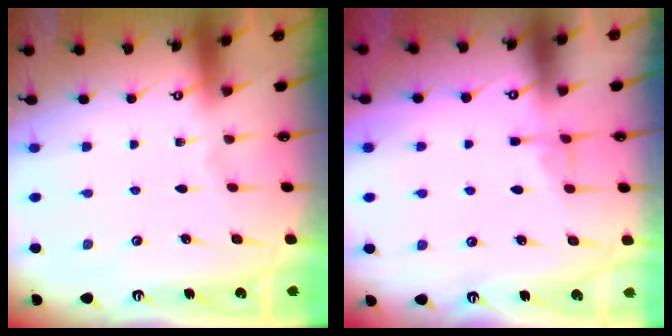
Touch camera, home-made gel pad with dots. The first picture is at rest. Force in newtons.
{"total": 3.8, "press": 3.8, "slide": 0.6}